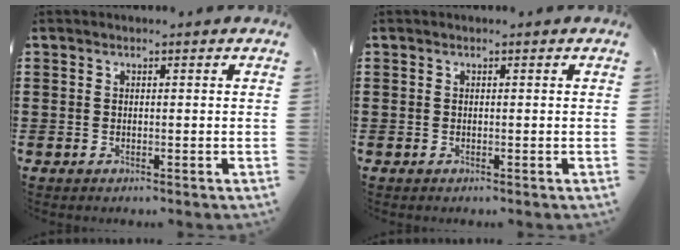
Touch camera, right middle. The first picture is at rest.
{"total": 0.0}